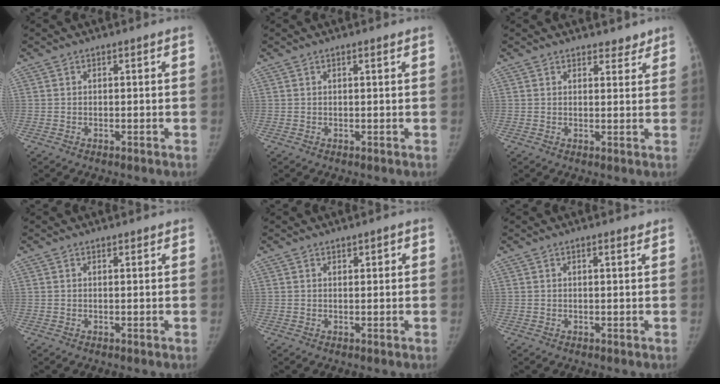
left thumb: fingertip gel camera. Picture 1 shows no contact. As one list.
[{"total": 0.6, "force": [0.4, 0.1, 0.5], "torque": [-0.008, 0.000, 0.005]}, {"total": 2.7, "force": [2.3, 1.4, 0.5], "torque": [0.017, -0.015, 0.027]}, {"total": 0.8, "force": [0.7, 0.4, 0.2], "torque": [-0.002, -0.005, 0.008]}, {"total": 1.5, "force": [0.8, 0.7, 1.0], "torque": [-0.007, -0.002, 0.011]}, {"total": 1.2, "force": [0.8, 0.3, 0.8], "torque": [-0.013, -0.004, 0.013]}]